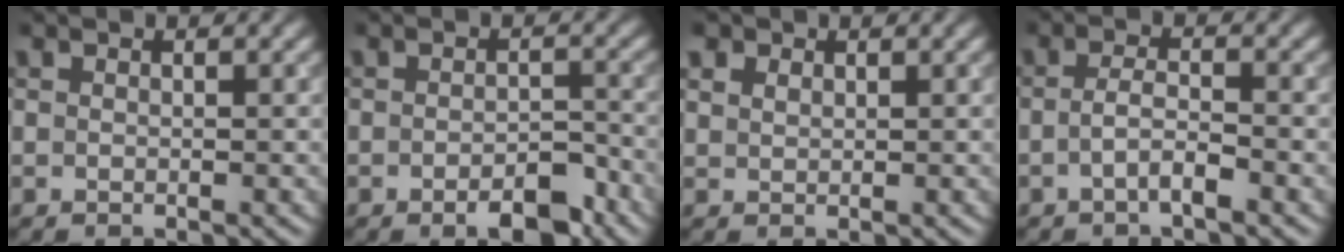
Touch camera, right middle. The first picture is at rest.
{"total": 3.8, "force": [-2.2, 1.5, 2.7], "torque": [-0.035, 0.001, -0.031]}
{"total": 2.0, "force": [1.4, 1.2, 0.7], "torque": [-0.017, 0.002, 0.020]}
{"total": 2.1, "force": [-0.9, 0.4, 1.8], "torque": [-0.035, 0.006, -0.022]}